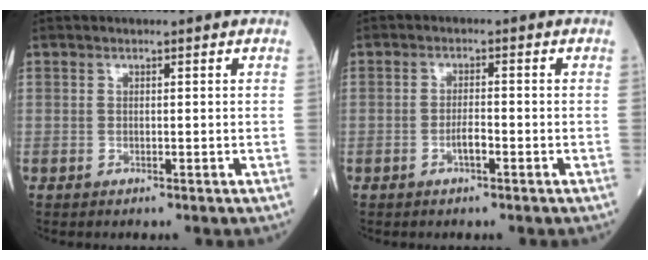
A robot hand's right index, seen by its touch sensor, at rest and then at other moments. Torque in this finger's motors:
{"motor_torque": [0.29, -0.19, 0.17, 0.04]}